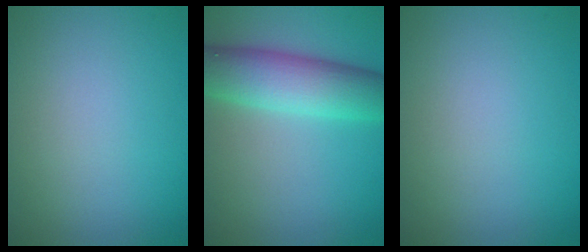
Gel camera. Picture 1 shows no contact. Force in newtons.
{"total": 6.9, "press": 6.9, "slide": 0.1}
{"total": 0.0}